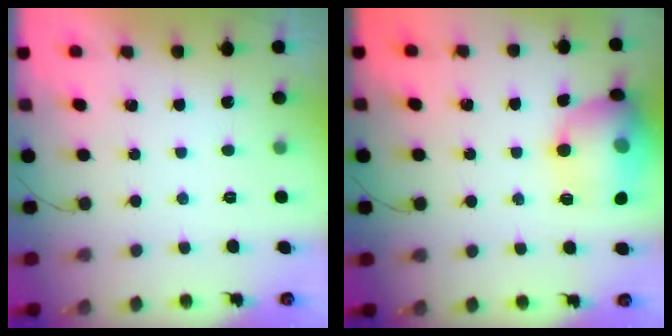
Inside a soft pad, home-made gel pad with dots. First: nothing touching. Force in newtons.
{"total": 16.8, "press": 16.3, "slide": 4.2}